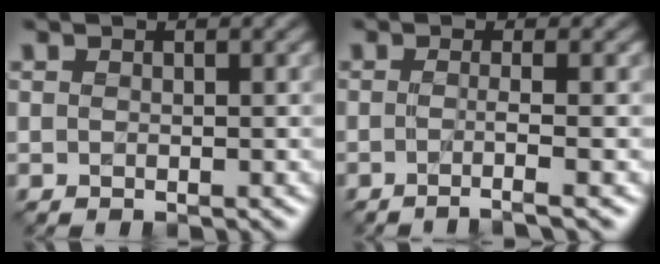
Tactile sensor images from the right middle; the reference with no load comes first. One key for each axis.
{"total": 2.7, "fx": -0.7, "fy": 0.6, "fz": 2.5, "tx": -0.029, "ty": -0.010, "tz": -0.026}